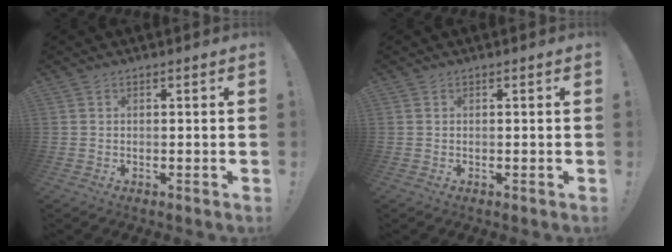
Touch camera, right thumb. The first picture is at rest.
{"total": 0.0}